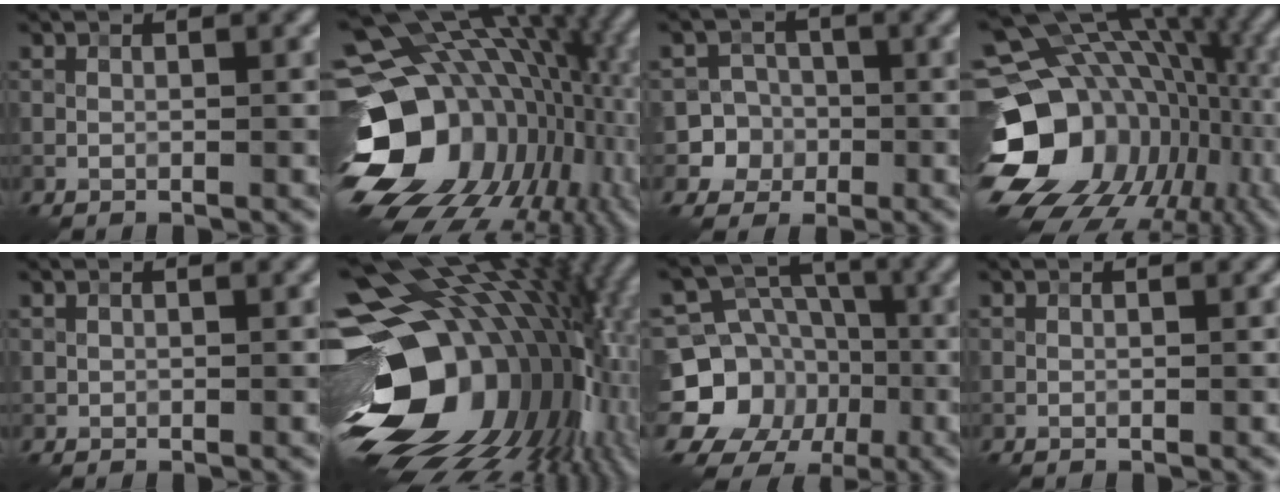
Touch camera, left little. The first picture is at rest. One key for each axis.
{"total": 20.3, "fx": -3.3, "fy": 15.1, "fz": 13.2, "tx": -0.233, "ty": -0.011, "tz": -0.027}
{"total": 5.3, "fx": -1.7, "fy": 5.0, "fz": 0.4, "tx": 0.024, "ty": 0.008, "tz": -0.040}
{"total": 20.4, "fx": -4.9, "fy": 16.3, "fz": 11.2, "tx": -0.178, "ty": -0.008, "tz": -0.072}
{"total": 0.0}
{"total": 20.8, "fx": -1.0, "fy": 14.3, "fz": 15.0, "tx": -0.310, "ty": -0.048, "tz": 0.006}
{"total": 12.1, "fx": -3.5, "fy": 10.8, "fz": 4.1, "tx": -0.080, "ty": -0.018, "tz": -0.083}
{"total": 0.0}